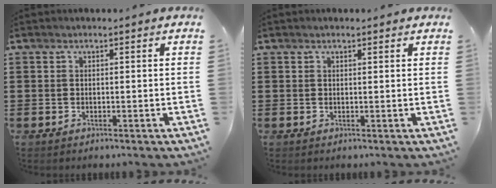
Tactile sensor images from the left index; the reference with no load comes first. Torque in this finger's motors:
{"motor_torque": [2.14, 0.00, 0.02, 0.02]}